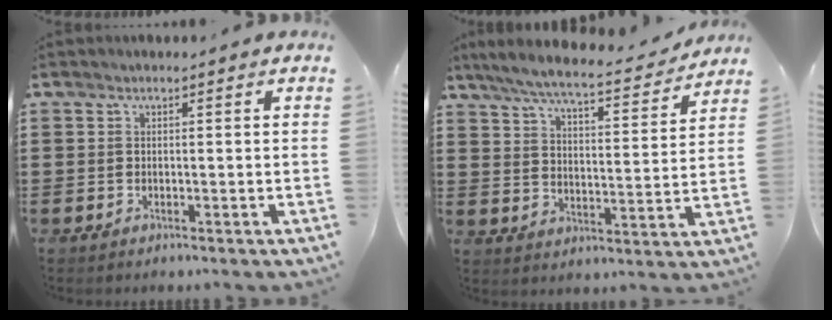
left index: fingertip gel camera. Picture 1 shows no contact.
{"total": 6.9, "force": [6.1, 0.1, 3.0], "torque": [-0.085, -0.038, 0.103]}